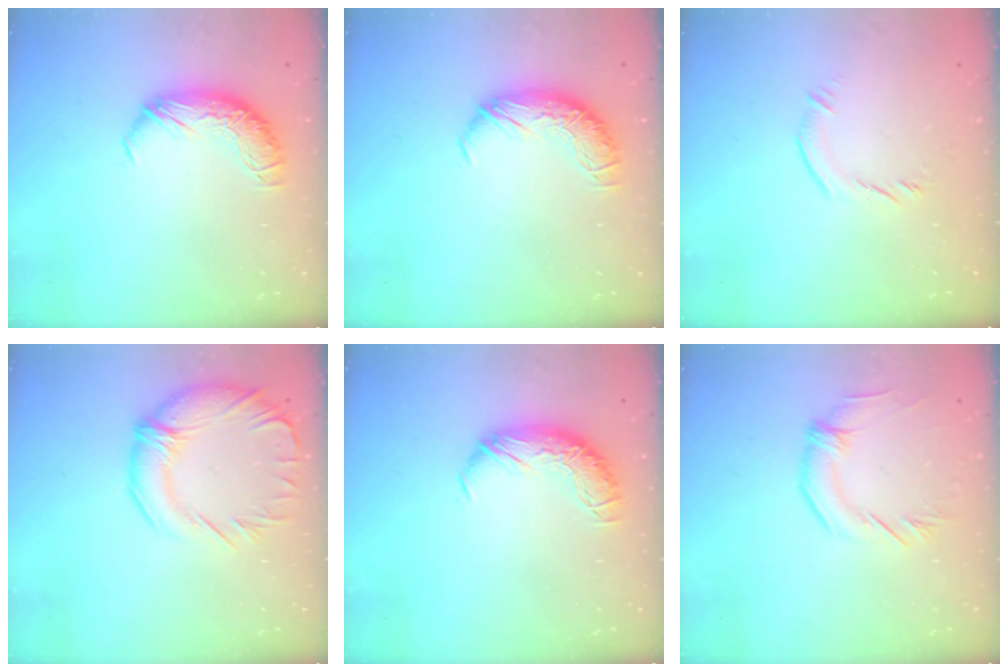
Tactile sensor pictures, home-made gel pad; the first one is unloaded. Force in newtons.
{"total": 0.0}
{"total": 4.6, "press": 4.4, "slide": 1.3}
{"total": 5.4, "press": 4.8, "slide": 2.6}
{"total": 0.0}
{"total": 1.3, "press": 1.3, "slide": 0.4}